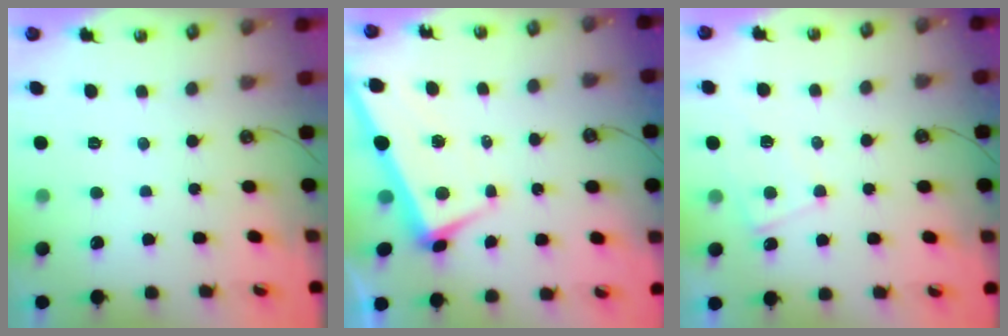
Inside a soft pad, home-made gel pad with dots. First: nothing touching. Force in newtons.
{"total": 2.5, "press": 2.4, "slide": 0.7}
{"total": 1.6, "press": 1.6, "slide": 0.5}